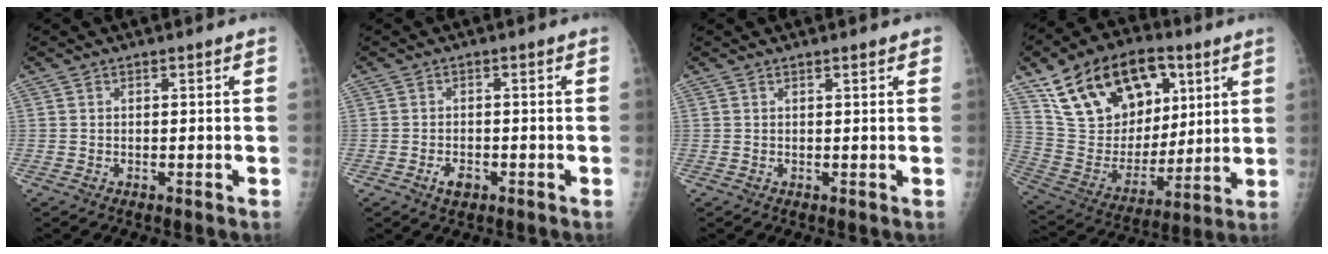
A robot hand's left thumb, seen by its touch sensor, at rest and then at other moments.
{"total": 2.7, "force": [-1.3, 1.7, 1.6], "torque": [-0.025, 0.004, -0.020]}
{"total": 1.5, "force": [1.0, 0.4, 1.0], "torque": [-0.011, 0.000, 0.011]}
{"total": 24.3, "force": [11.6, 14.9, 15.4], "torque": [-0.237, -0.023, 0.209]}